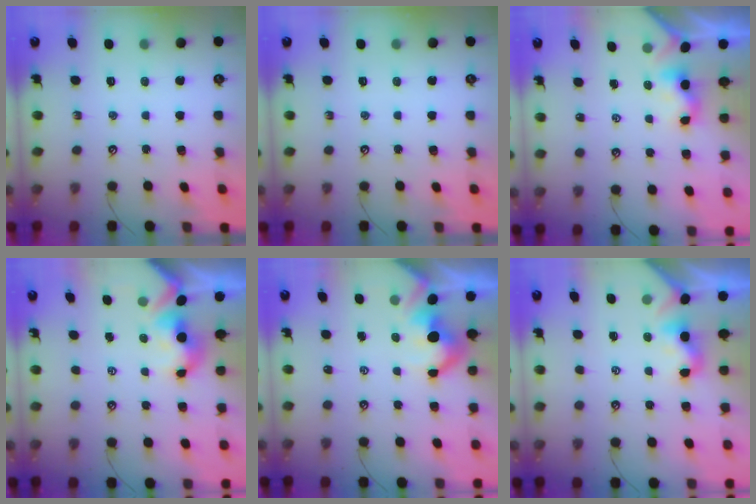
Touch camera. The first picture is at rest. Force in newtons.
{"total": 0.0}
{"total": 0.5, "press": 0.4, "slide": 0.3}
{"total": 2.2, "press": 2.1, "slide": 0.7}
{"total": 5.3, "press": 5.3, "slide": 0.9}
{"total": 2.0, "press": 2.0, "slide": 0.5}